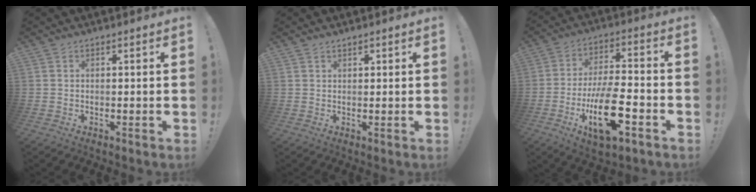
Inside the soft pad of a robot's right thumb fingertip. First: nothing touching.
{"total": 1.1, "force": [0.8, 0.6, 0.3], "torque": [-0.002, -0.001, 0.015]}
{"total": 18.0, "force": [-6.7, 6.7, 15.3], "torque": [-0.269, 0.022, -0.109]}